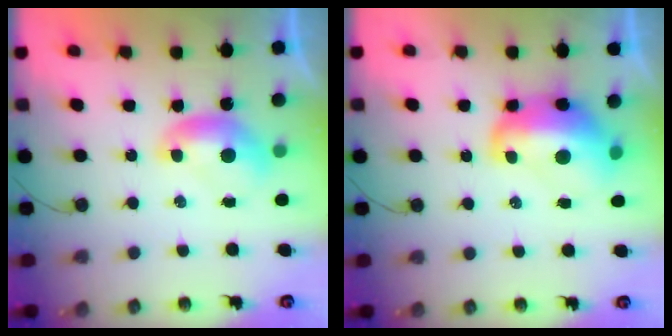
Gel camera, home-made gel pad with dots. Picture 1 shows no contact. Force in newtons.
{"total": 7.5, "press": 7.3, "slide": 1.4}